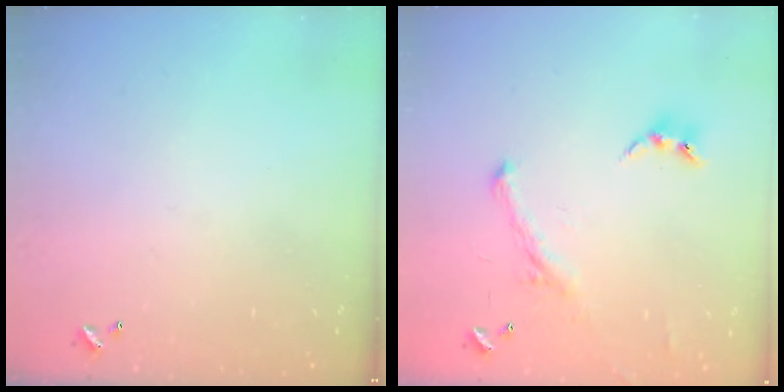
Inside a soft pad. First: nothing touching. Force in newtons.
{"total": 0.6, "press": 0.6, "slide": 0.1}